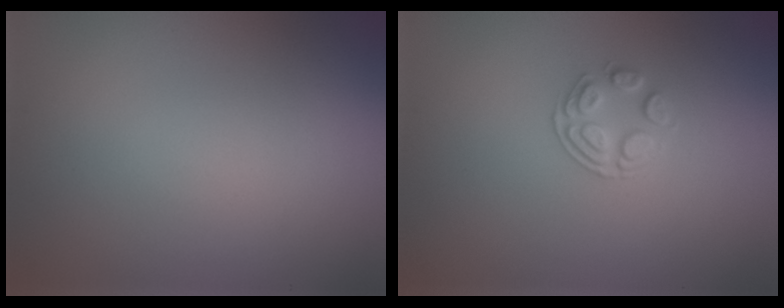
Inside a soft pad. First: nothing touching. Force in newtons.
{"total": 2.1, "press": 1.4, "slide": 1.5}